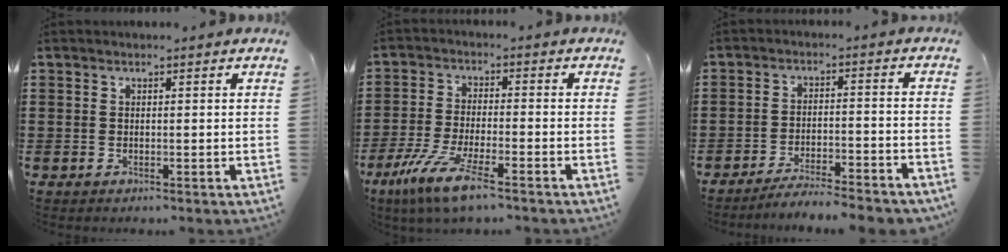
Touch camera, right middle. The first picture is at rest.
{"total": 7.8, "force": [-5.4, 0.9, 5.6], "torque": [-0.129, -0.014, -0.106]}
{"total": 4.3, "force": [-4.1, -0.2, 1.1], "torque": [-0.020, 0.000, -0.083]}